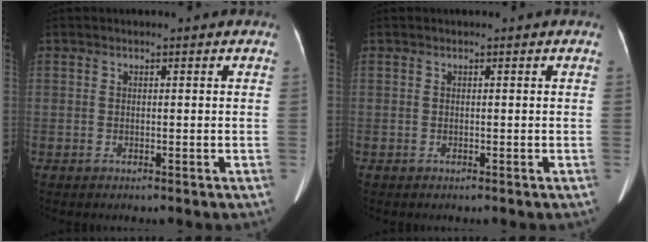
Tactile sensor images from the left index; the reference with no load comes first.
{"total": 0.0}